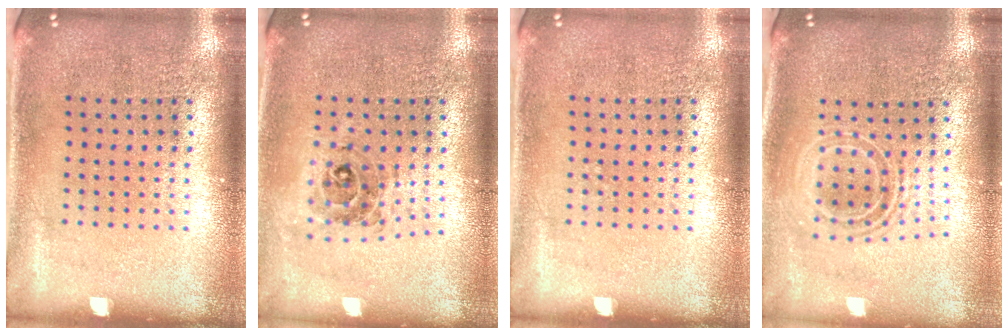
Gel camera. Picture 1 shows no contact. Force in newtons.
{"total": 0.6, "press": 0.6, "slide": 0.2}
{"total": 0.0}
{"total": 1.7, "press": 1.4, "slide": 1.1}